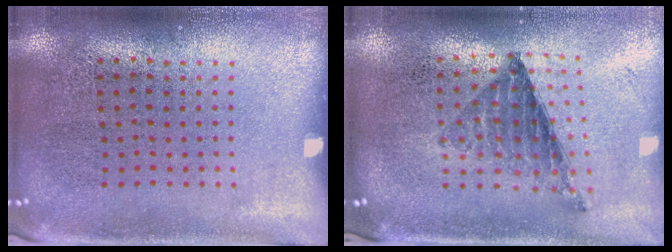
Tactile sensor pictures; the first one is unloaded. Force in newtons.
{"total": 0.8, "press": 0.8, "slide": 0.0}